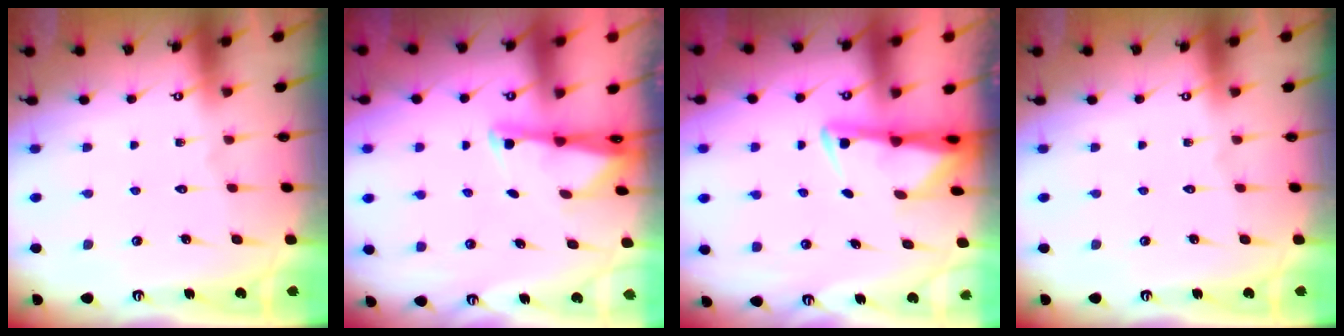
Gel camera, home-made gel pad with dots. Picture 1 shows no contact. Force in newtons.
{"total": 1.9, "press": 1.9, "slide": 0.4}
{"total": 2.9, "press": 2.8, "slide": 0.6}
{"total": 0.0}